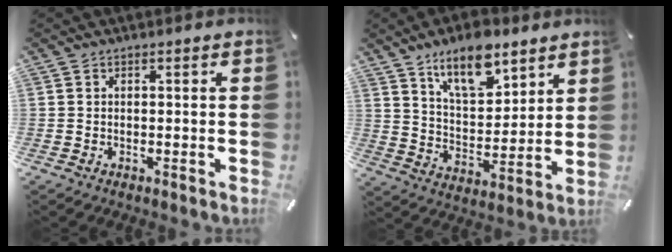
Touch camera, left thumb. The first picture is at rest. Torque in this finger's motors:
{"motor_torque": [2.51, 2.44, 1.47, -1.30, 0.24]}